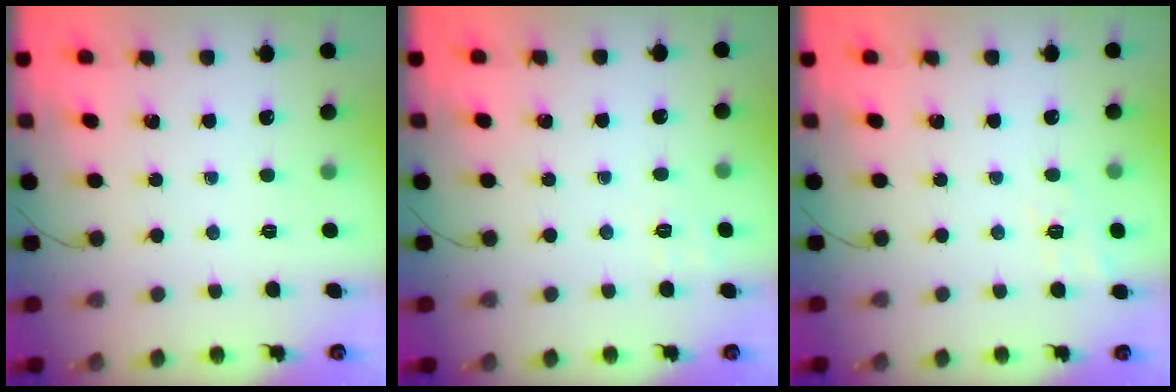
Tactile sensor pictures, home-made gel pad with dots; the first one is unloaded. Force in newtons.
{"total": 2.0, "press": 1.1, "slide": 1.7}
{"total": 8.2, "press": 7.9, "slide": 2.0}